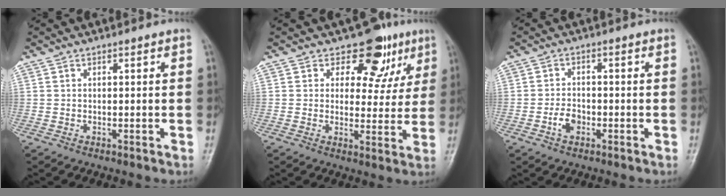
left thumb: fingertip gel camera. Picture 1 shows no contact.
{"total": 9.4, "force": [5.4, 6.6, 3.9], "torque": [0.000, -0.020, 0.065]}
{"total": 3.6, "force": [-1.5, 2.4, 2.2], "torque": [-0.032, 0.012, -0.030]}